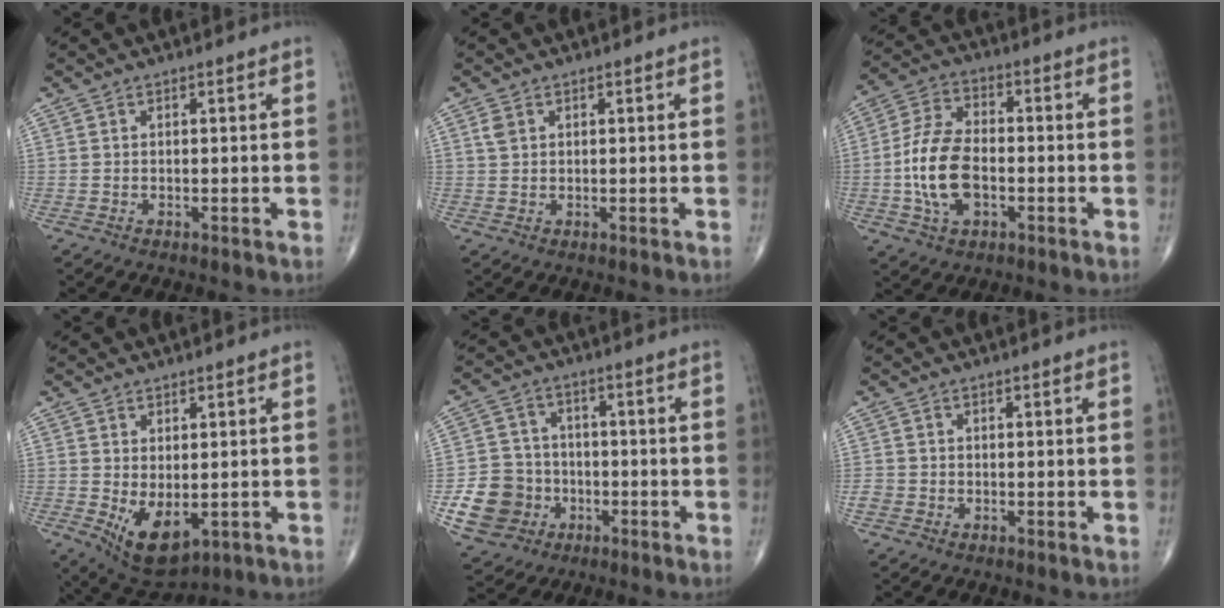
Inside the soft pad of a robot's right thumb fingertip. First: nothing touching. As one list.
[{"total": 1.8, "force": [0.7, 1.3, 1.0], "torque": [-0.022, 0.003, 0.017]}, {"total": 12.5, "force": [-2.3, 7.2, 10.0], "torque": [-0.194, 0.019, -0.047]}, {"total": 8.4, "force": [-1.6, 4.6, 6.9], "torque": [-0.102, -0.012, -0.005]}, {"total": 10.7, "force": [-3.2, 9.7, 3.2], "torque": [-0.037, 0.021, -0.051]}, {"total": 1.7, "force": [-0.6, 1.5, 0.5], "torque": [-0.005, 0.004, -0.016]}]